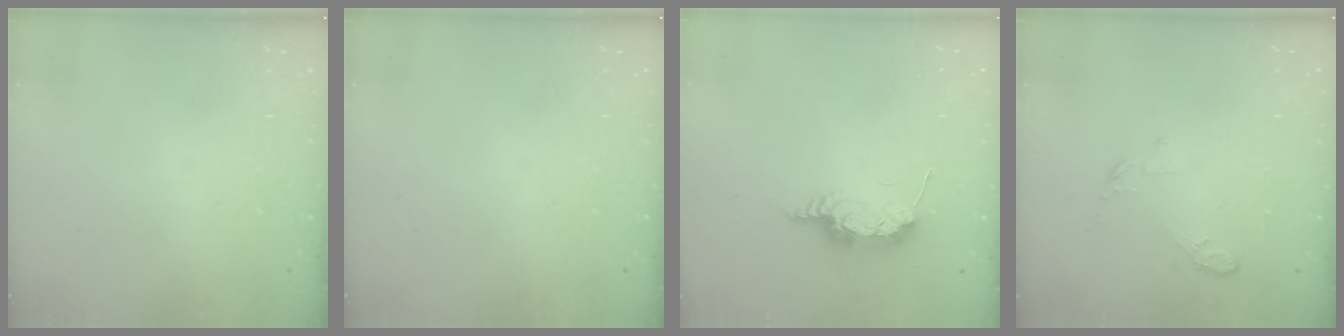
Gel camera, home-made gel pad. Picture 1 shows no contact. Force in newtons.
{"total": 0.0}
{"total": 15.8, "press": 10.9, "slide": 11.4}
{"total": 4.2, "press": 4.2, "slide": 0.7}